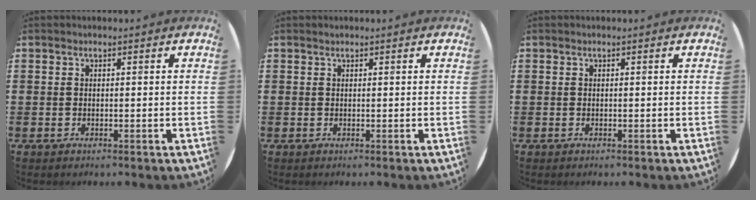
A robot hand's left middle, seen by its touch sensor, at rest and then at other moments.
{"total": 0.0}
{"total": 0.0}